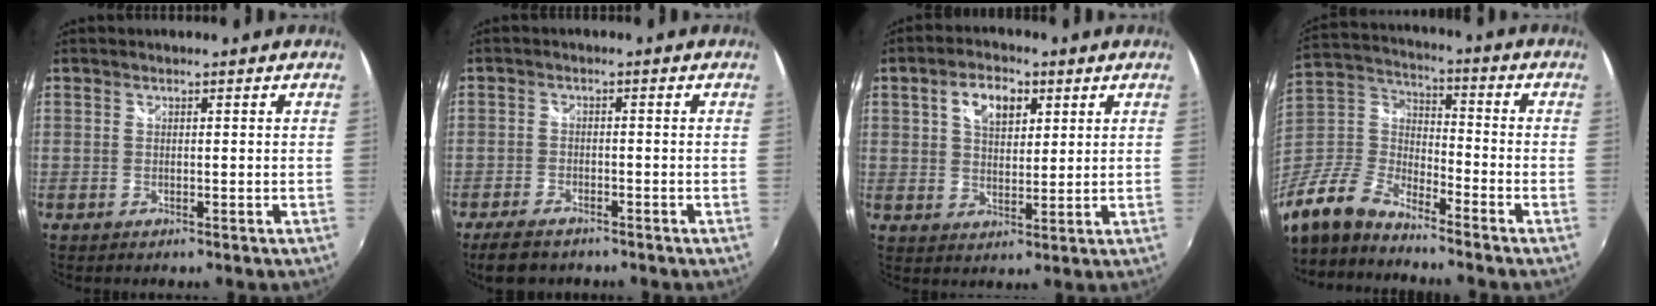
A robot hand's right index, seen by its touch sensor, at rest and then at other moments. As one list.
[{"total": 6.4, "force": [-5.1, 2.7, 2.8], "torque": [-0.079, -0.008, -0.089]}, {"total": 7.2, "force": [3.0, 4.2, 5.1], "torque": [-0.086, 0.017, 0.051]}, {"total": 13.9, "force": [-10.6, 5.4, 7.2], "torque": [-0.176, -0.001, -0.220]}]